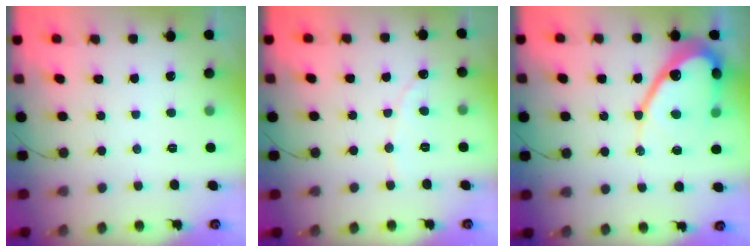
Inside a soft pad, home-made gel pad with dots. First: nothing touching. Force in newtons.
{"total": 1.9, "press": 1.9, "slide": 0.1}
{"total": 14.2, "press": 14.1, "slide": 1.1}